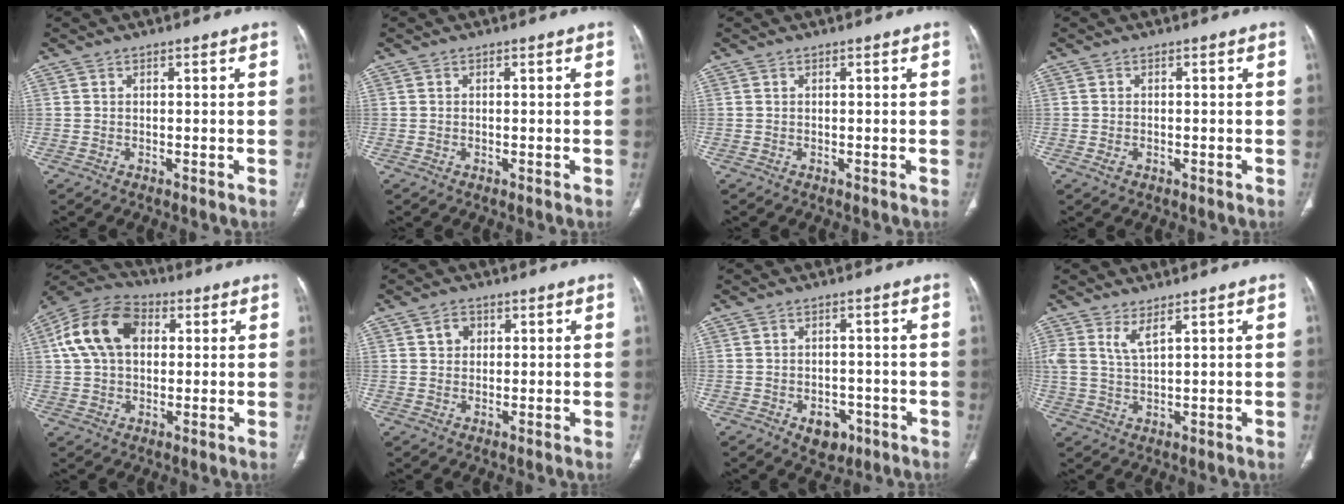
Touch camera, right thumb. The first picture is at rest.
{"total": 0.0}
{"total": 0.0}
{"total": 1.4, "force": [-0.5, 1.0, 0.9], "torque": [-0.019, 0.006, -0.006]}
{"total": 14.7, "force": [3.4, 10.0, 10.2], "torque": [-0.180, 0.023, 0.052]}
{"total": 2.9, "force": [1.1, 2.4, 1.3], "torque": [-0.009, -0.002, 0.017]}
{"total": 5.4, "force": [-2.4, 3.8, 2.9], "torque": [-0.017, 0.013, -0.025]}
{"total": 4.1, "force": [2.4, 1.0, 3.1], "torque": [-0.071, -0.015, 0.058]}